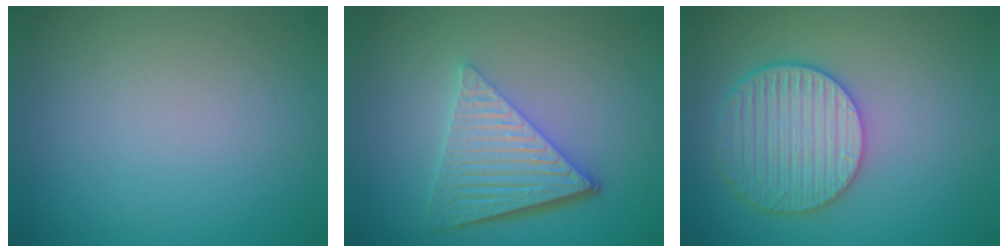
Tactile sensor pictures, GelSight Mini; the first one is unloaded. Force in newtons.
{"total": 6.2, "press": 4.3, "slide": 4.4}
{"total": 5.3, "press": 4.7, "slide": 2.4}